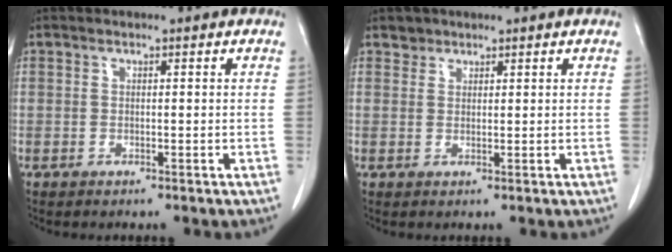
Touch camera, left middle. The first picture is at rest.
{"total": 1.4, "force": [1.1, 0.9, -0.2], "torque": [0.011, 0.004, 0.014]}